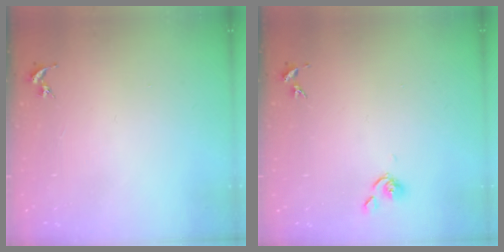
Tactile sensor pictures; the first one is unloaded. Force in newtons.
{"total": 4.3, "press": 4.2, "slide": 0.6}